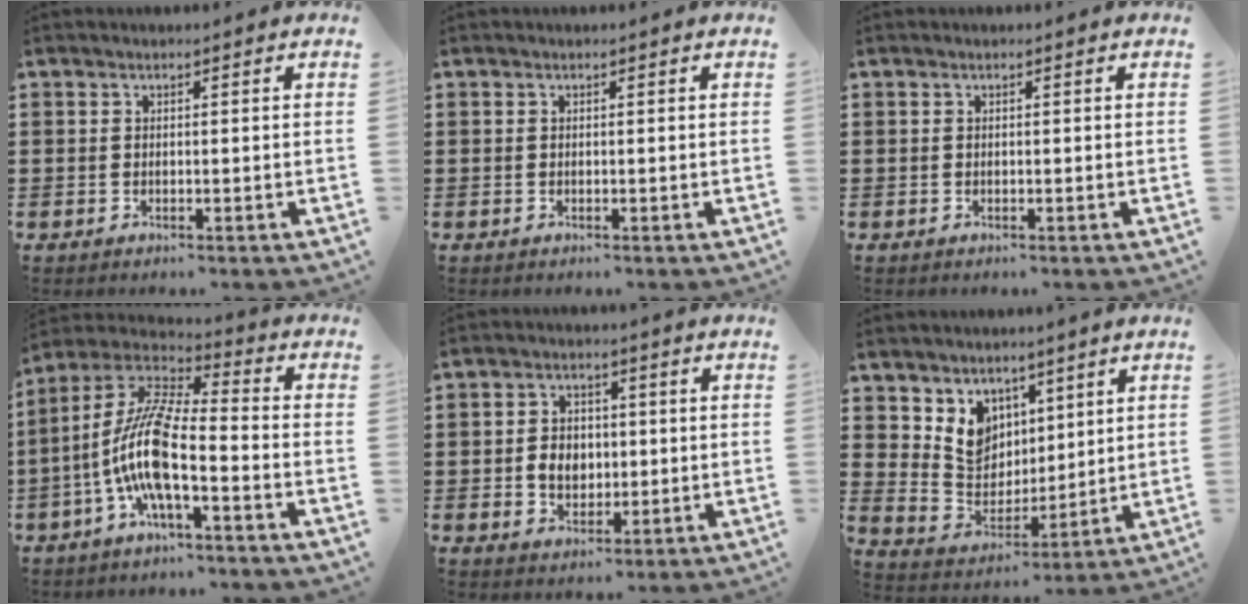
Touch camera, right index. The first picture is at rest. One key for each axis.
{"total": 0.0}
{"total": 0.0}
{"total": 11.0, "fx": -3.3, "fy": 2.4, "fz": 10.2, "tx": -0.246, "ty": -0.025, "tz": -0.074}
{"total": 4.5, "fx": -0.2, "fy": 3.5, "fz": 2.9, "tx": -0.055, "ty": 0.007, "tz": -0.007}
{"total": 7.0, "fx": 3.9, "fy": 5.8, "fz": 1.1, "tx": -0.061, "ty": -0.021, "tz": 0.079}